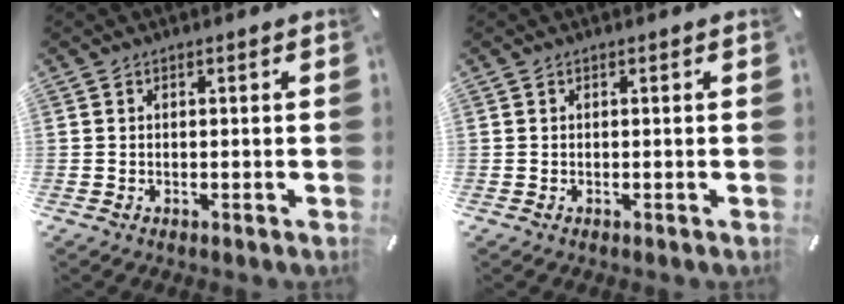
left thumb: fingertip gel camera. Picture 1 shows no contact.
{"total": 0.0}